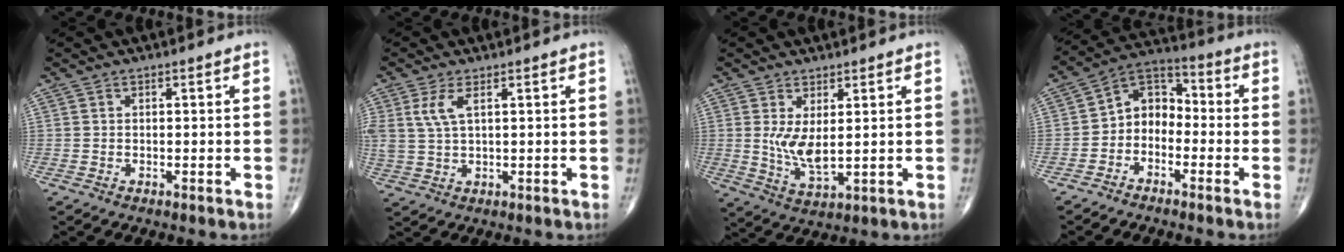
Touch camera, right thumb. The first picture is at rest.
{"total": 4.8, "force": [1.8, 1.9, 4.1], "torque": [-0.104, 0.000, 0.045]}
{"total": 6.3, "force": [1.1, 2.4, 5.7], "torque": [-0.113, -0.025, 0.031]}
{"total": 8.1, "force": [-2.4, 6.2, 4.6], "torque": [-0.051, 0.047, -0.063]}